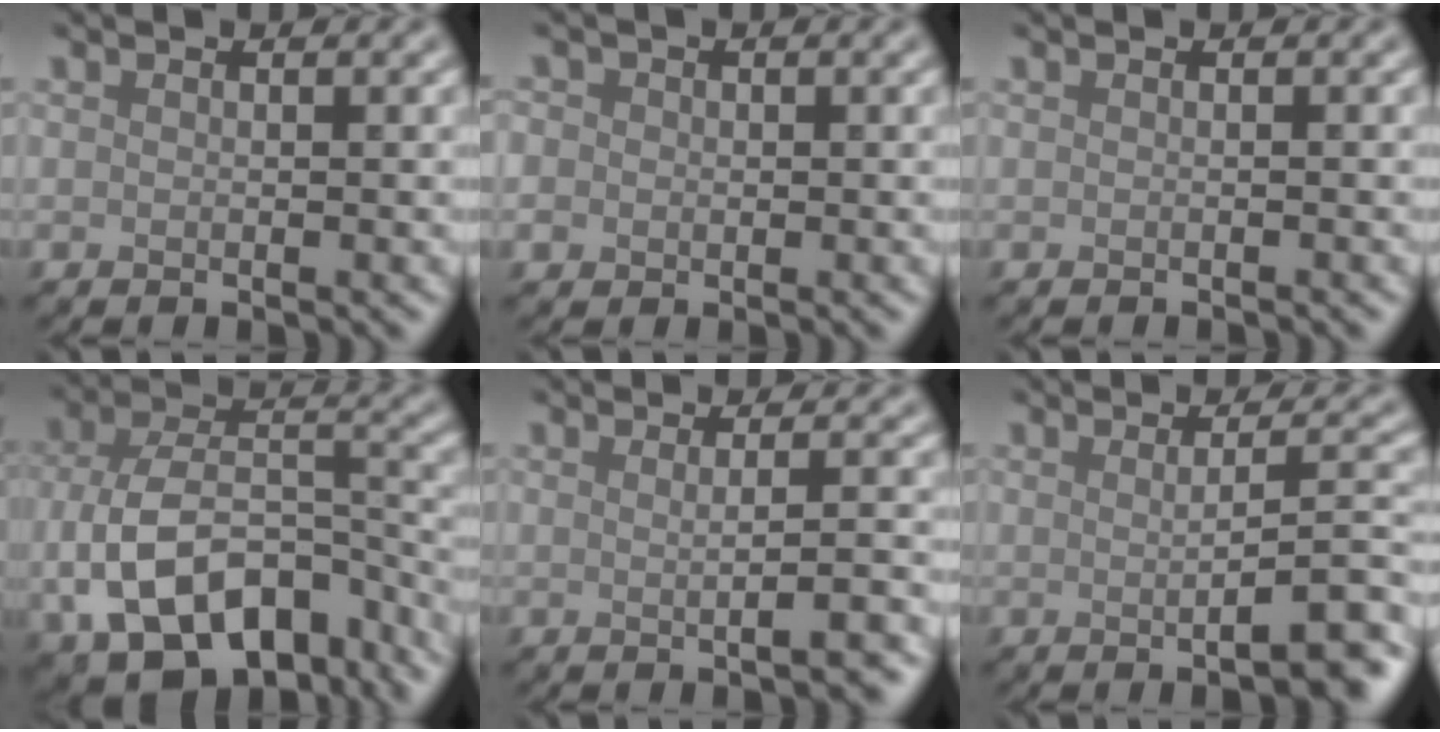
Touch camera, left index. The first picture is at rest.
{"total": 2.7, "force": [0.2, 2.5, 0.9], "torque": [-0.002, 0.016, -0.017]}
{"total": 0.7, "force": [-0.6, 0.1, 0.3], "torque": [0.000, 0.001, -0.011]}
{"total": 13.0, "force": [-5.1, 7.8, 9.1], "torque": [-0.177, -0.011, -0.077]}
{"total": 4.1, "force": [-0.4, 1.2, 3.9], "torque": [-0.035, 0.005, -0.007]}
{"total": 6.5, "force": [-1.0, 1.5, 6.3], "torque": [-0.075, 0.004, -0.015]}